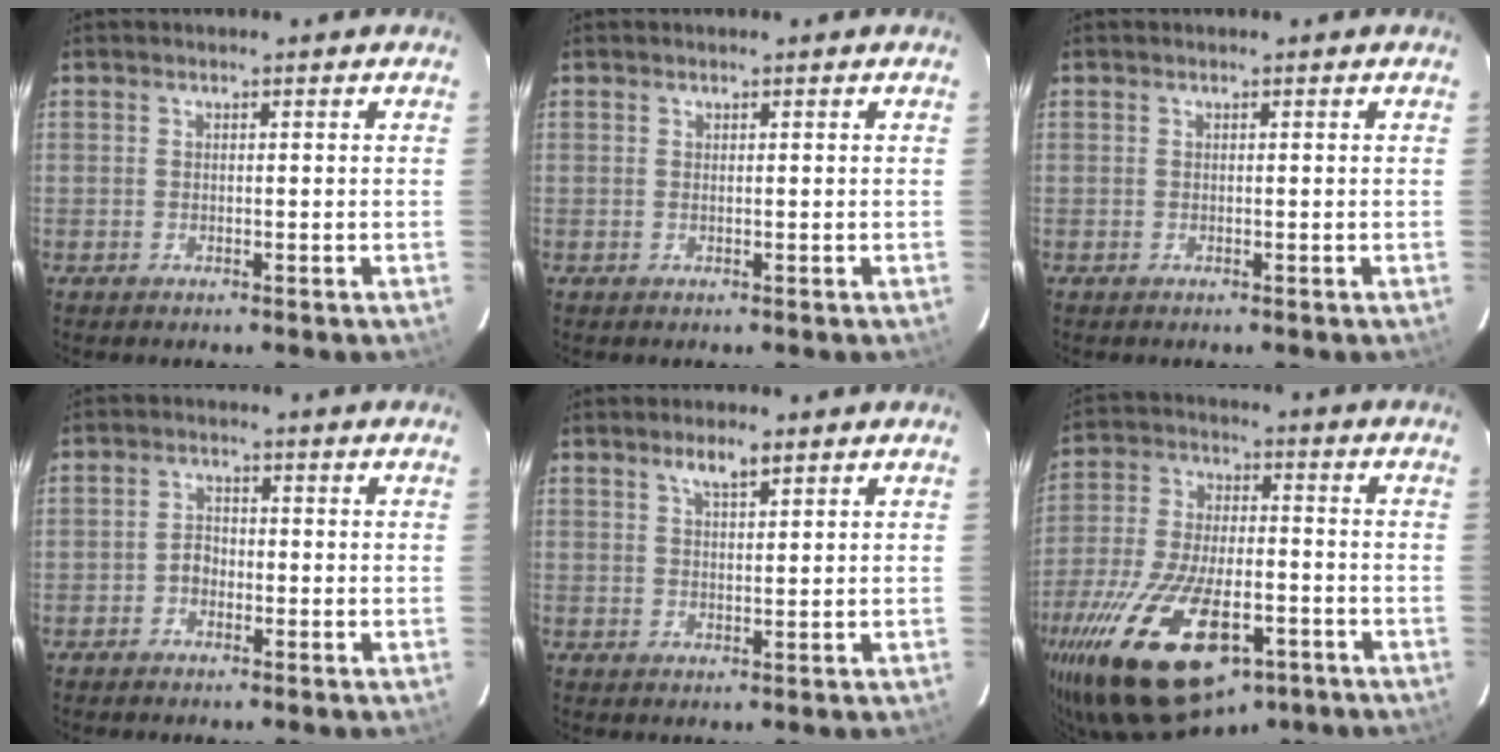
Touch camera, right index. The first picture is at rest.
{"total": 0.0}
{"total": 0.0}
{"total": 2.6, "force": [-1.1, 2.0, 1.0], "torque": [-0.021, 0.009, -0.021]}
{"total": 3.4, "force": [2.3, 0.9, 2.4], "torque": [-0.041, 0.005, 0.040]}
{"total": 26.1, "force": [-13.9, 12.3, 18.4], "torque": [-0.381, -0.046, -0.222]}